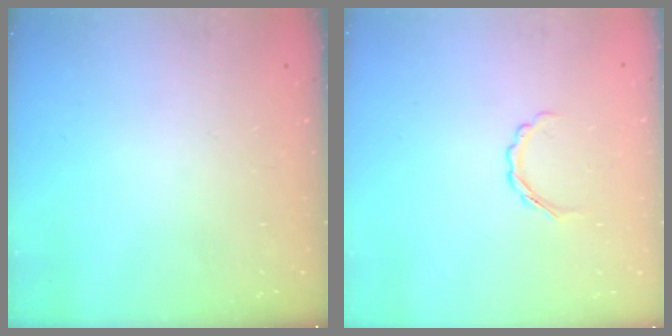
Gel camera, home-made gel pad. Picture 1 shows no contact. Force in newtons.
{"total": 3.1, "press": 3.0, "slide": 0.8}